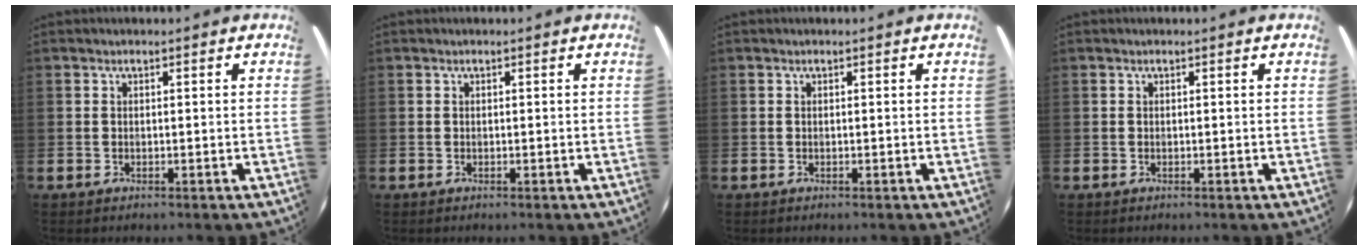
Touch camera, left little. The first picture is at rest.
{"total": 0.0}
{"total": 0.0}
{"total": 0.0}